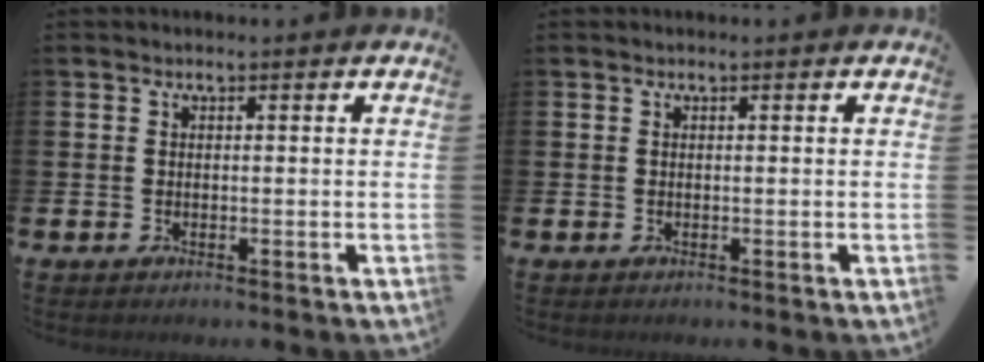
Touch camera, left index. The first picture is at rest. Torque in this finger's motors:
{"motor_torque": [0.00, 0.00, -0.02, 0.00]}